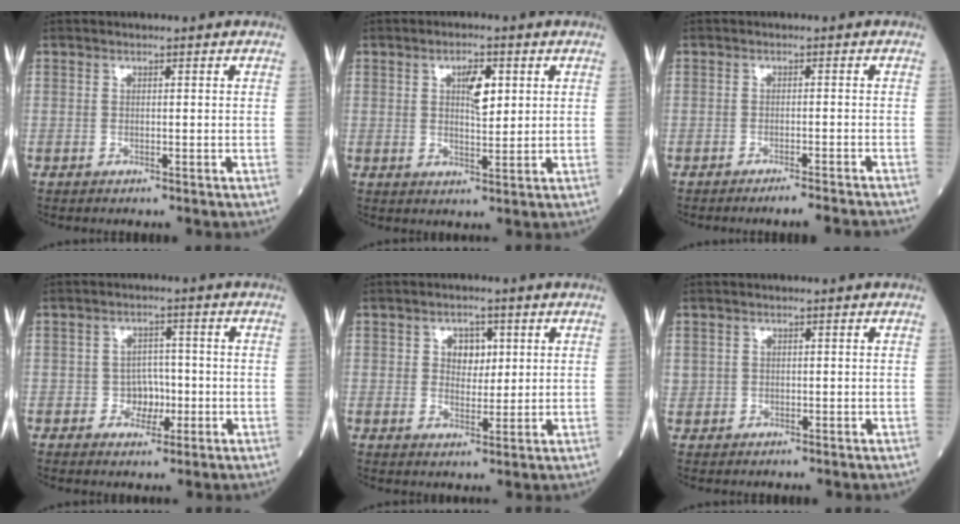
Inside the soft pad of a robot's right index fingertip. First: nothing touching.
{"total": 4.5, "force": [1.5, 1.6, 4.0], "torque": [-0.067, 0.004, 0.025]}
{"total": 5.8, "force": [-5.4, -0.7, 2.1], "torque": [-0.011, -0.014, -0.072]}
{"total": 3.6, "force": [-0.9, 3.1, 1.6], "torque": [-0.012, 0.010, -0.012]}
{"total": 3.8, "force": [1.2, 2.7, 2.4], "torque": [-0.033, 0.006, 0.021]}
{"total": 1.2, "force": [0.4, 1.1, 0.1], "torque": [0.008, 0.006, 0.005]}